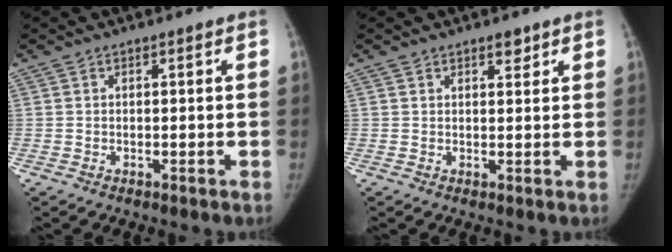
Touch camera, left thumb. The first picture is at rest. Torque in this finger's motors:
{"motor_torque": [0.22, -0.14, 0.26, -0.34, 0.05]}